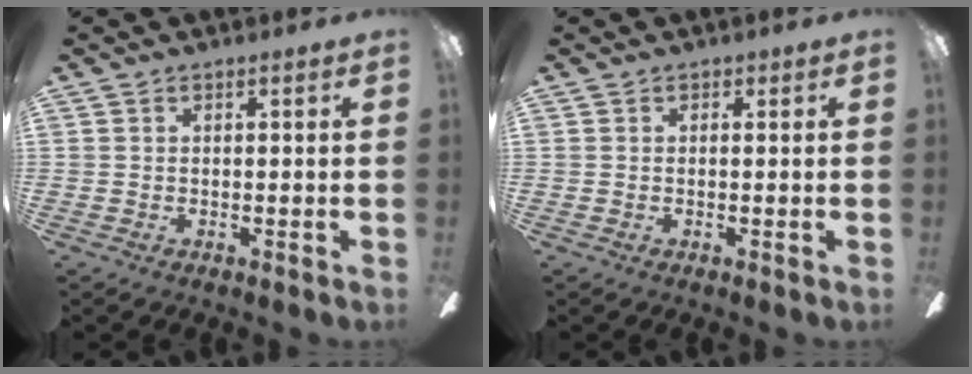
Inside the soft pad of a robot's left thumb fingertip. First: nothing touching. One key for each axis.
{"total": 0.0}